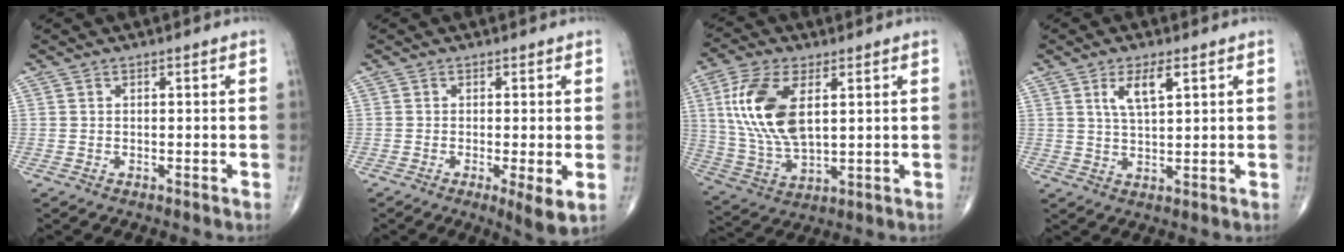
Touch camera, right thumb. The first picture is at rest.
{"total": 4.6, "force": [-1.0, 0.8, 4.5], "torque": [-0.079, -0.017, -0.019]}
{"total": 15.0, "force": [3.8, 7.4, 12.5], "torque": [-0.263, -0.010, 0.080]}
{"total": 5.4, "force": [2.4, 1.7, 4.6], "torque": [-0.085, -0.010, 0.048]}